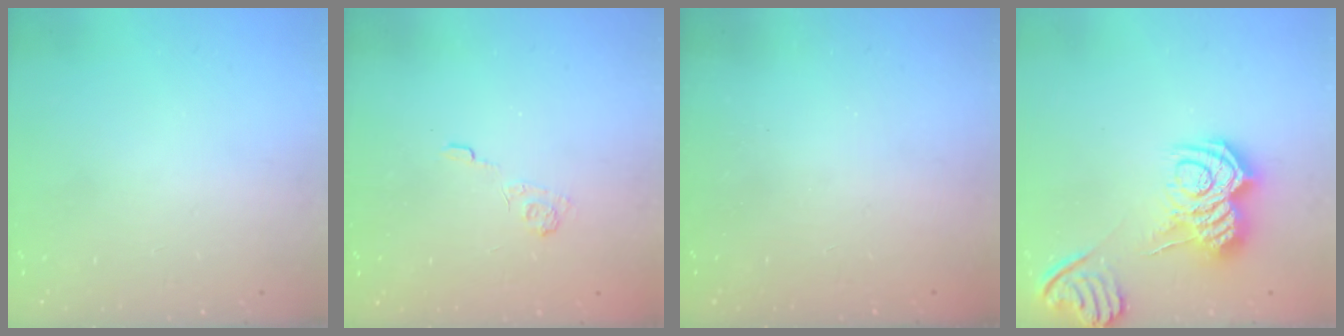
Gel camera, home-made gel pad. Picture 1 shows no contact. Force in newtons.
{"total": 3.7, "press": 3.4, "slide": 1.4}
{"total": 2.3, "press": 2.1, "slide": 0.8}
{"total": 11.4, "press": 11.4, "slide": 0.6}